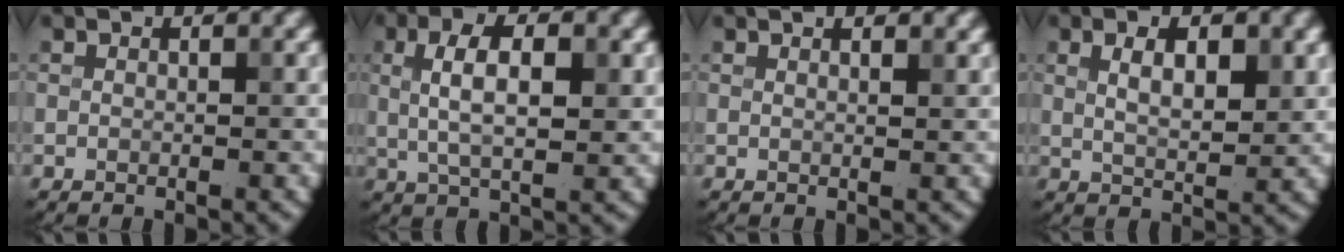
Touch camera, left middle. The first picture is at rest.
{"total": 5.3, "force": [0.9, 2.0, 4.8], "torque": [-0.092, 0.006, 0.016]}
{"total": 2.6, "force": [1.7, 1.1, 1.6], "torque": [0.002, 0.012, -0.001]}
{"total": 3.9, "force": [1.5, 1.6, 3.2], "torque": [-0.060, 0.001, 0.029]}